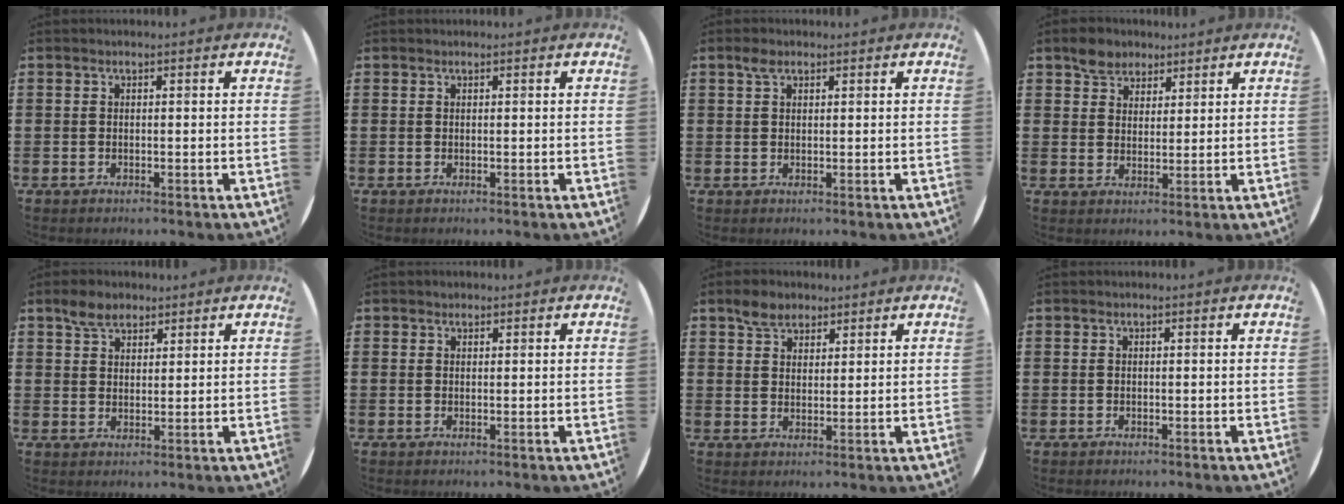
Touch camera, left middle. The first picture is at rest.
{"total": 0.0}
{"total": 1.5, "force": [1.0, 0.8, 0.9], "torque": [-0.012, 0.002, 0.016]}
{"total": 3.7, "force": [2.9, 2.2, 0.4], "torque": [-0.009, 0.007, 0.057]}
{"total": 3.9, "force": [3.0, 2.1, 1.3], "torque": [-0.024, 0.005, 0.056]}
{"total": 0.6, "force": [0.5, 0.3, -0.1], "torque": [0.002, 0.004, 0.010]}
{"total": 3.9, "force": [3.0, 2.2, 0.9], "torque": [-0.011, 0.002, 0.055]}
{"total": 0.0}